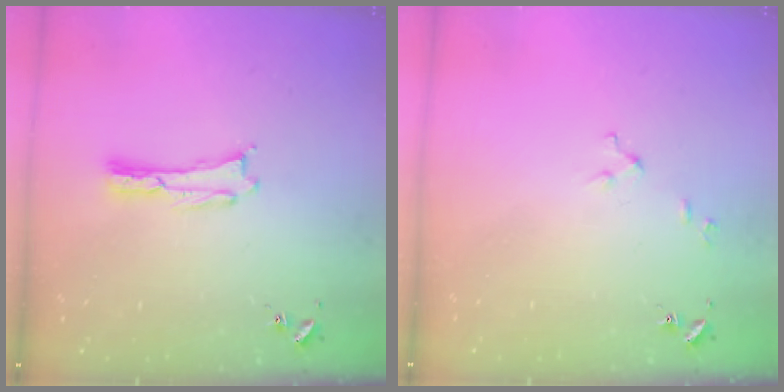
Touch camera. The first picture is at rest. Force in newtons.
{"total": 2.6, "press": 2.6, "slide": 0.3}